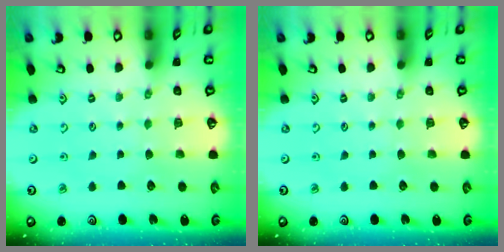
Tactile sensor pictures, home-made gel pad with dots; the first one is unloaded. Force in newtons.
{"total": 0.0}